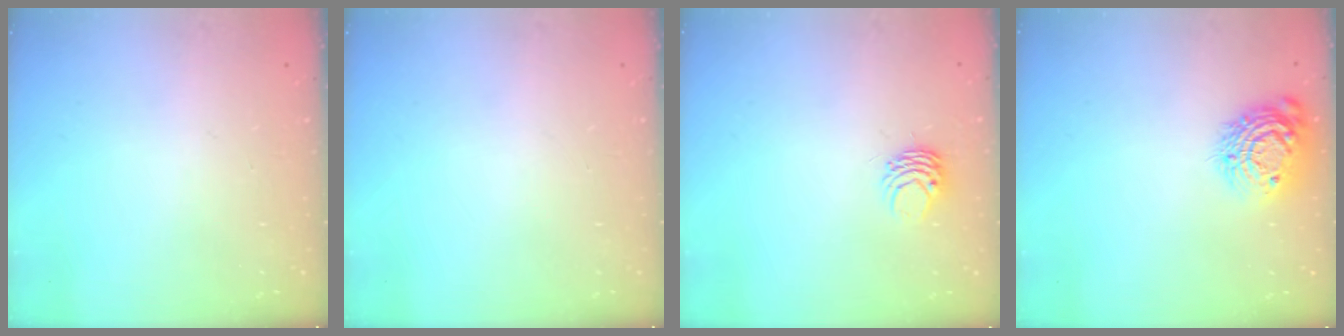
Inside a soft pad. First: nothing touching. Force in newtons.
{"total": 0.0}
{"total": 4.7, "press": 4.7, "slide": 0.4}
{"total": 12.8, "press": 12.8, "slide": 0.8}